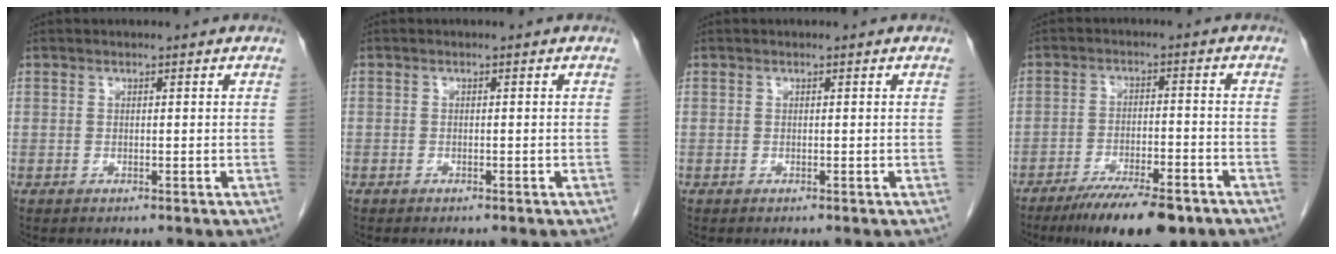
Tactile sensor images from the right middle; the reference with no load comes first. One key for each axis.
{"total": 0.5, "fx": -0.4, "fy": 0.3, "fz": 0.0, "tx": -0.004, "ty": 0.004, "tz": -0.008}
{"total": 0.0}
{"total": 11.4, "fx": -8.4, "fy": 2.6, "fz": 7.3, "tx": -0.108, "ty": -0.018, "tz": -0.134}